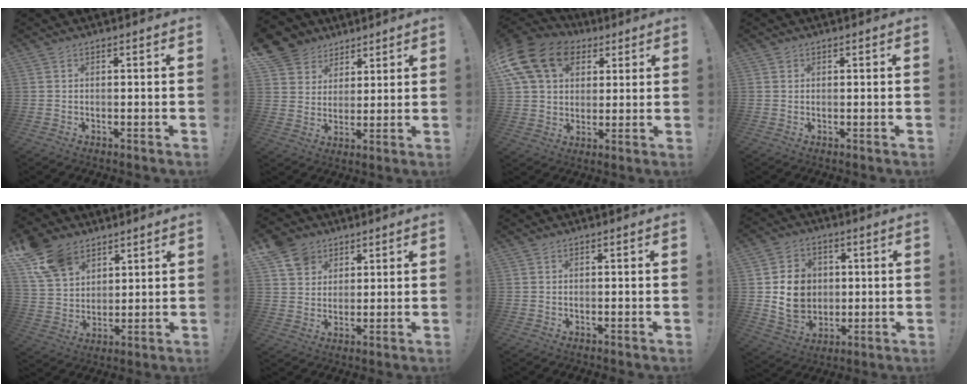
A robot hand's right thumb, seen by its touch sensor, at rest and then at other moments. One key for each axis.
{"total": 8.6, "fx": 5.1, "fy": 6.8, "fz": 1.2, "tx": -0.022, "ty": -0.040, "tz": 0.107}
{"total": 18.6, "fx": 7.8, "fy": 13.6, "fz": 10.0, "tx": -0.173, "ty": -0.031, "tz": 0.148}
{"total": 0.8, "fx": 0.5, "fy": 0.6, "fz": 0.0, "tx": -0.002, "ty": 0.001, "tz": 0.011}
{"total": 13.0, "fx": 8.3, "fy": 8.7, "fz": 4.9, "tx": -0.093, "ty": -0.048, "tz": 0.165}
{"total": 9.3, "fx": 5.3, "fy": 7.2, "fz": 2.3, "tx": -0.038, "ty": -0.032, "tz": 0.107}
{"total": 0.0}
{"total": 12.7, "fx": 0.9, "fy": 11.0, "fz": 6.2, "tx": -0.104, "ty": -0.002, "tz": 0.028}